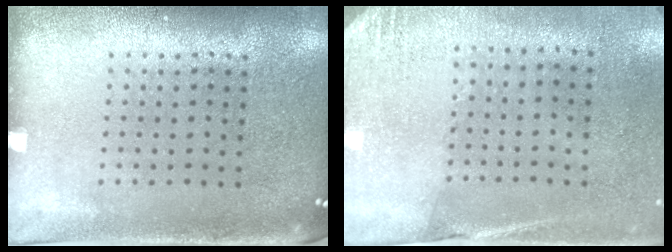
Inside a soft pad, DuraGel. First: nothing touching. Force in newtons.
{"total": 2.6, "press": 2.3, "slide": 1.2}